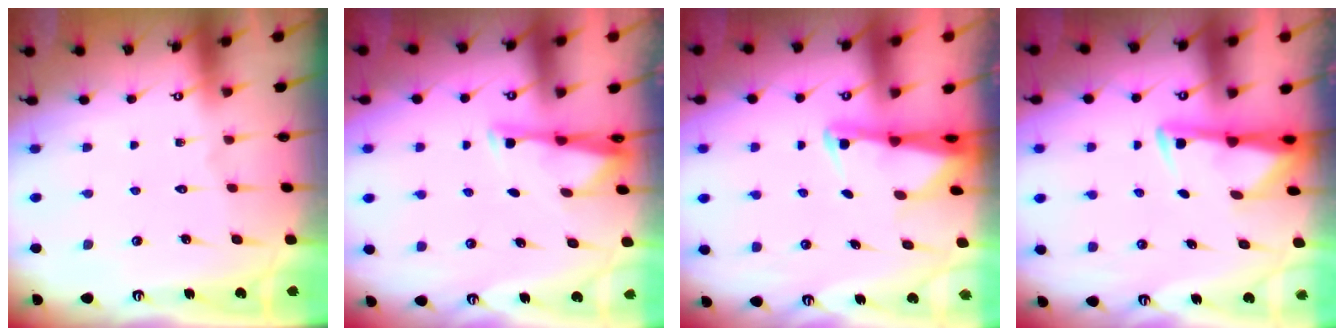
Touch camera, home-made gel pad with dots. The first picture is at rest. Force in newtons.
{"total": 3.1, "press": 3.1, "slide": 0.4}
{"total": 2.5, "press": 2.4, "slide": 0.5}
{"total": 2.8, "press": 2.7, "slide": 0.6}